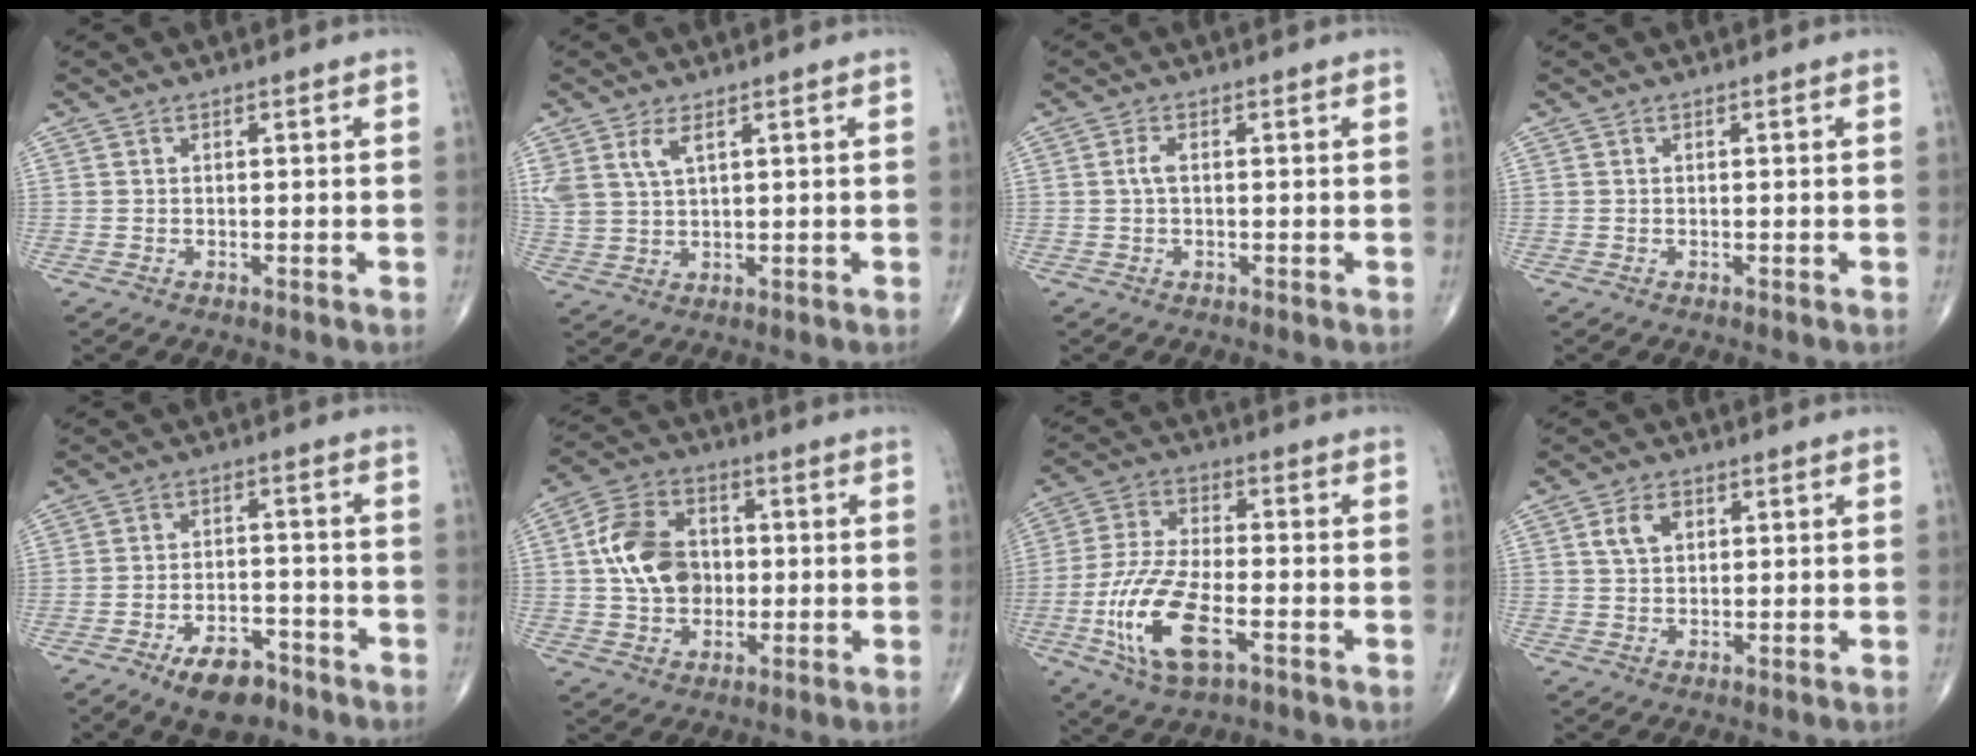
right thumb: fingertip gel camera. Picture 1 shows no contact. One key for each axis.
{"total": 5.5, "fx": 2.9, "fy": 2.6, "fz": 3.9, "tx": -0.089, "ty": -0.006, "tz": 0.067}
{"total": 1.6, "fx": 0.0, "fy": 0.7, "fz": 1.5, "tx": -0.033, "ty": 0.000, "tz": -0.001}
{"total": 0.0}
{"total": 8.3, "fx": -5.6, "fy": 3.9, "fz": 4.7, "tx": -0.063, "ty": 0.031, "tz": -0.090}
{"total": 14.2, "fx": 1.2, "fy": 10.3, "fz": 9.8, "tx": -0.162, "ty": 0.014, "tz": 0.020}
{"total": 14.6, "fx": -5.2, "fy": 6.1, "fz": 12.1, "tx": -0.254, "ty": 0.014, "tz": -0.093}
{"total": 4.2, "fx": 1.5, "fy": 2.9, "fz": 2.7, "tx": -0.043, "ty": 0.001, "tz": 0.027}